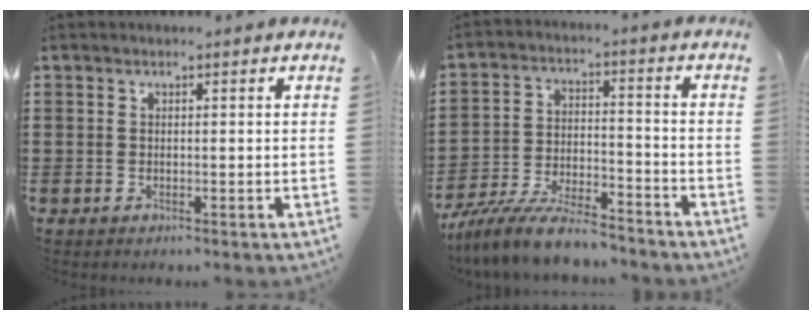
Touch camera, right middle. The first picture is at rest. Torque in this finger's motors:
{"motor_torque": [2.14, 0.00, 0.46, 0.21]}